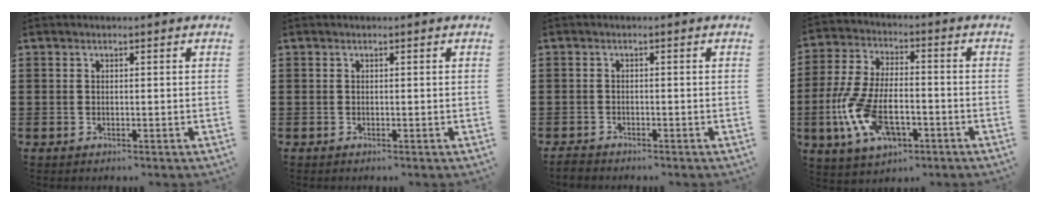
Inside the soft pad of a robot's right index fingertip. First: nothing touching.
{"total": 0.0}
{"total": 1.3, "force": [-1.2, 0.2, 0.1], "torque": [-0.005, 0.001, -0.026]}
{"total": 11.5, "force": [-3.8, 5.7, 9.3], "torque": [-0.221, -0.005, -0.074]}